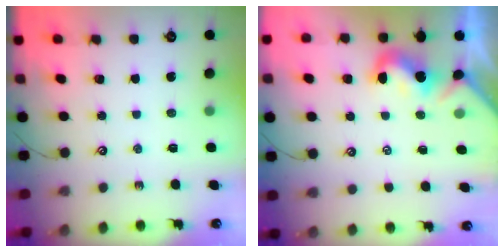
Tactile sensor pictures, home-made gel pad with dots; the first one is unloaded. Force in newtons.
{"total": 0.0}